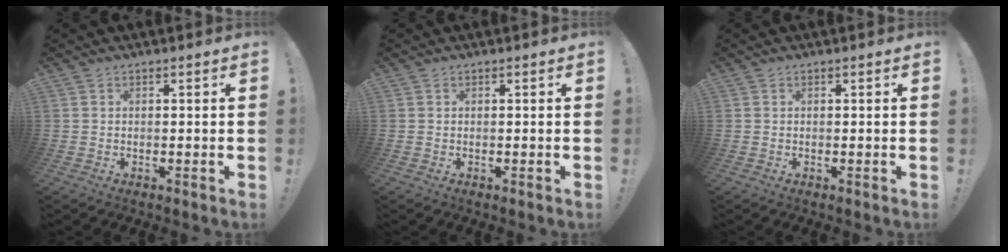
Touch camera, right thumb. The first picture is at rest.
{"total": 0.0}
{"total": 0.0}